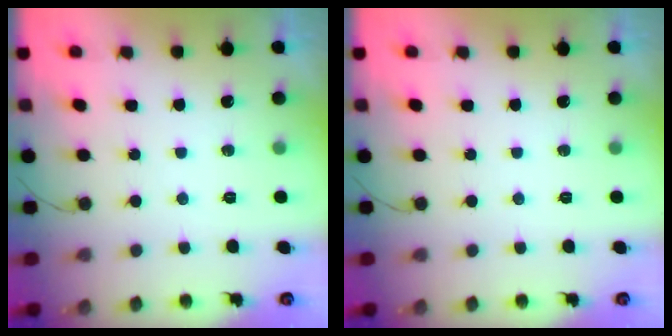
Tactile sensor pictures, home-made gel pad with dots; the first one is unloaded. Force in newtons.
{"total": 0.0}